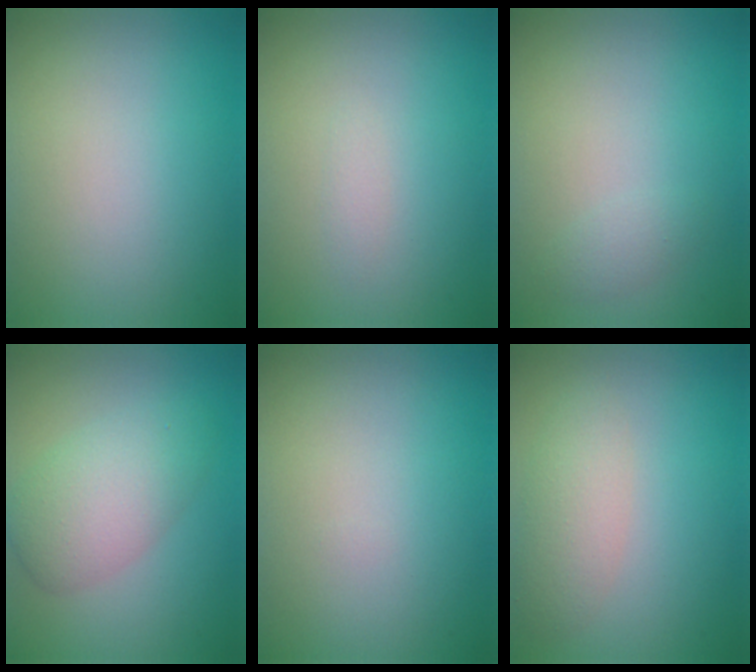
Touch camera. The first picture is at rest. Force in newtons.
{"total": 0.6, "press": 0.6, "slide": 0.0}
{"total": 1.1, "press": 1.1, "slide": 0.1}
{"total": 4.6, "press": 4.6, "slide": 0.1}
{"total": 0.0}
{"total": 2.7, "press": 2.7, "slide": 0.1}